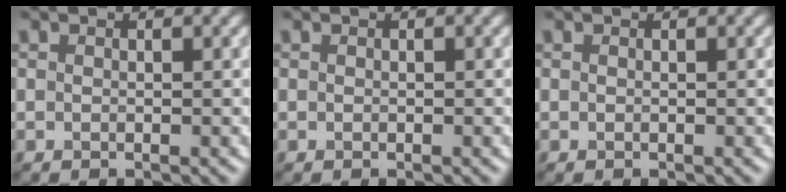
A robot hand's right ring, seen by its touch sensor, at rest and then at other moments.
{"total": 0.0}
{"total": 0.0}